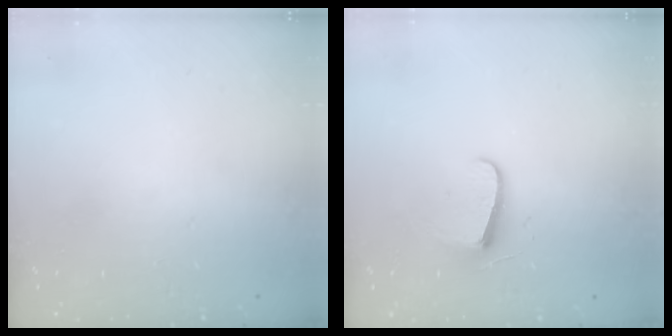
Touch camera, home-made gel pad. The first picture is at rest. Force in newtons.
{"total": 6.8, "press": 6.8, "slide": 0.7}